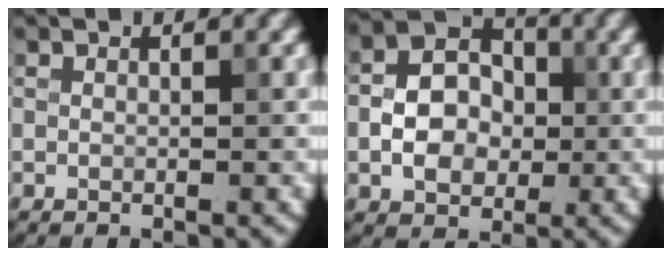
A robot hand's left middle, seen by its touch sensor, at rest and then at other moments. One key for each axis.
{"total": 5.2, "fx": -0.8, "fy": 4.1, "fz": 3.2, "tx": -0.051, "ty": 0.006, "tz": -0.015}